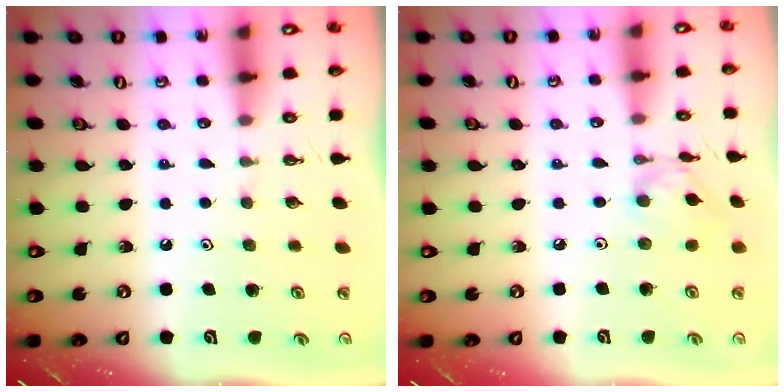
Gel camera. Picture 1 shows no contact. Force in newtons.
{"total": 3.4, "press": 3.4, "slide": 0.2}